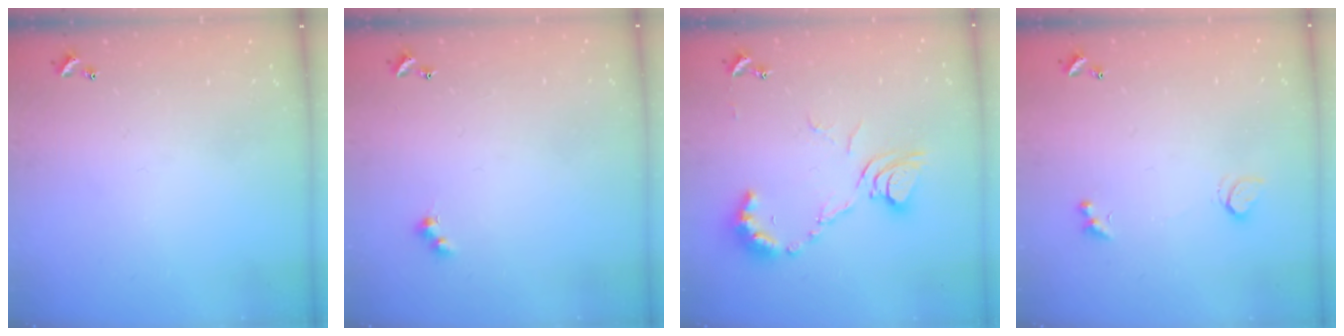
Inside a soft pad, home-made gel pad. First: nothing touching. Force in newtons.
{"total": 3.0, "press": 2.9, "slide": 0.5}
{"total": 10.4, "press": 10.3, "slide": 0.9}
{"total": 1.8, "press": 1.8, "slide": 0.5}